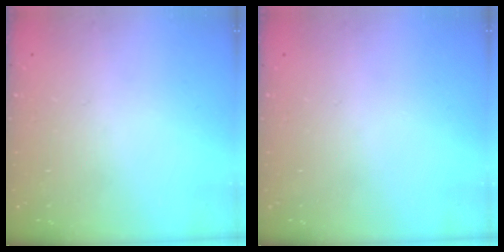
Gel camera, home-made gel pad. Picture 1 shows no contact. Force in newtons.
{"total": 0.0}